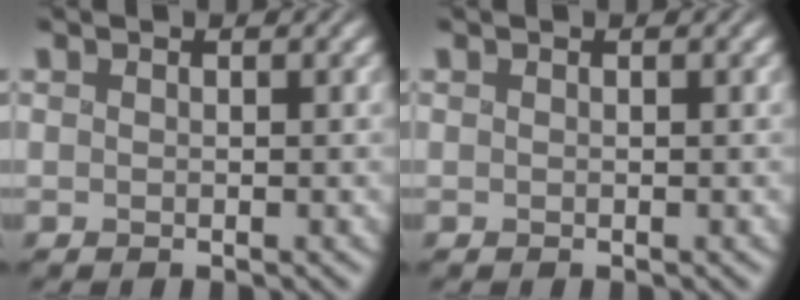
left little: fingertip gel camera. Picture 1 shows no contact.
{"total": 0.0}